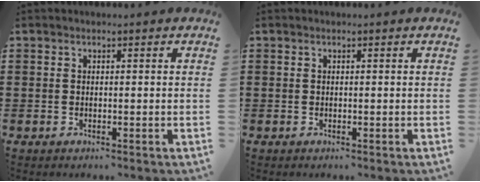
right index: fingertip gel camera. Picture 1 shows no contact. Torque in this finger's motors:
{"motor_torque": [0.39, 0.34, 0.02, -0.01]}